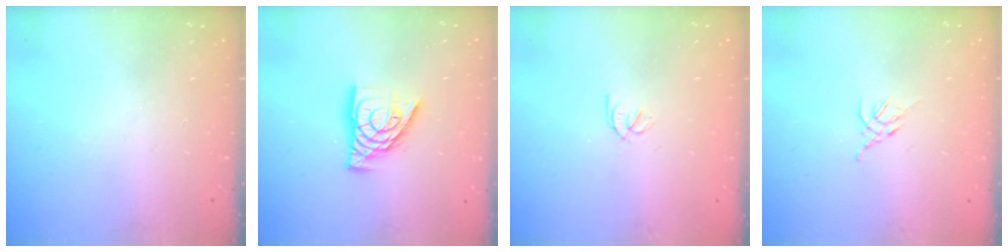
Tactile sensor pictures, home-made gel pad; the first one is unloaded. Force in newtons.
{"total": 12.1, "press": 12.0, "slide": 1.4}
{"total": 2.1, "press": 2.1, "slide": 0.4}
{"total": 2.7, "press": 2.6, "slide": 0.7}